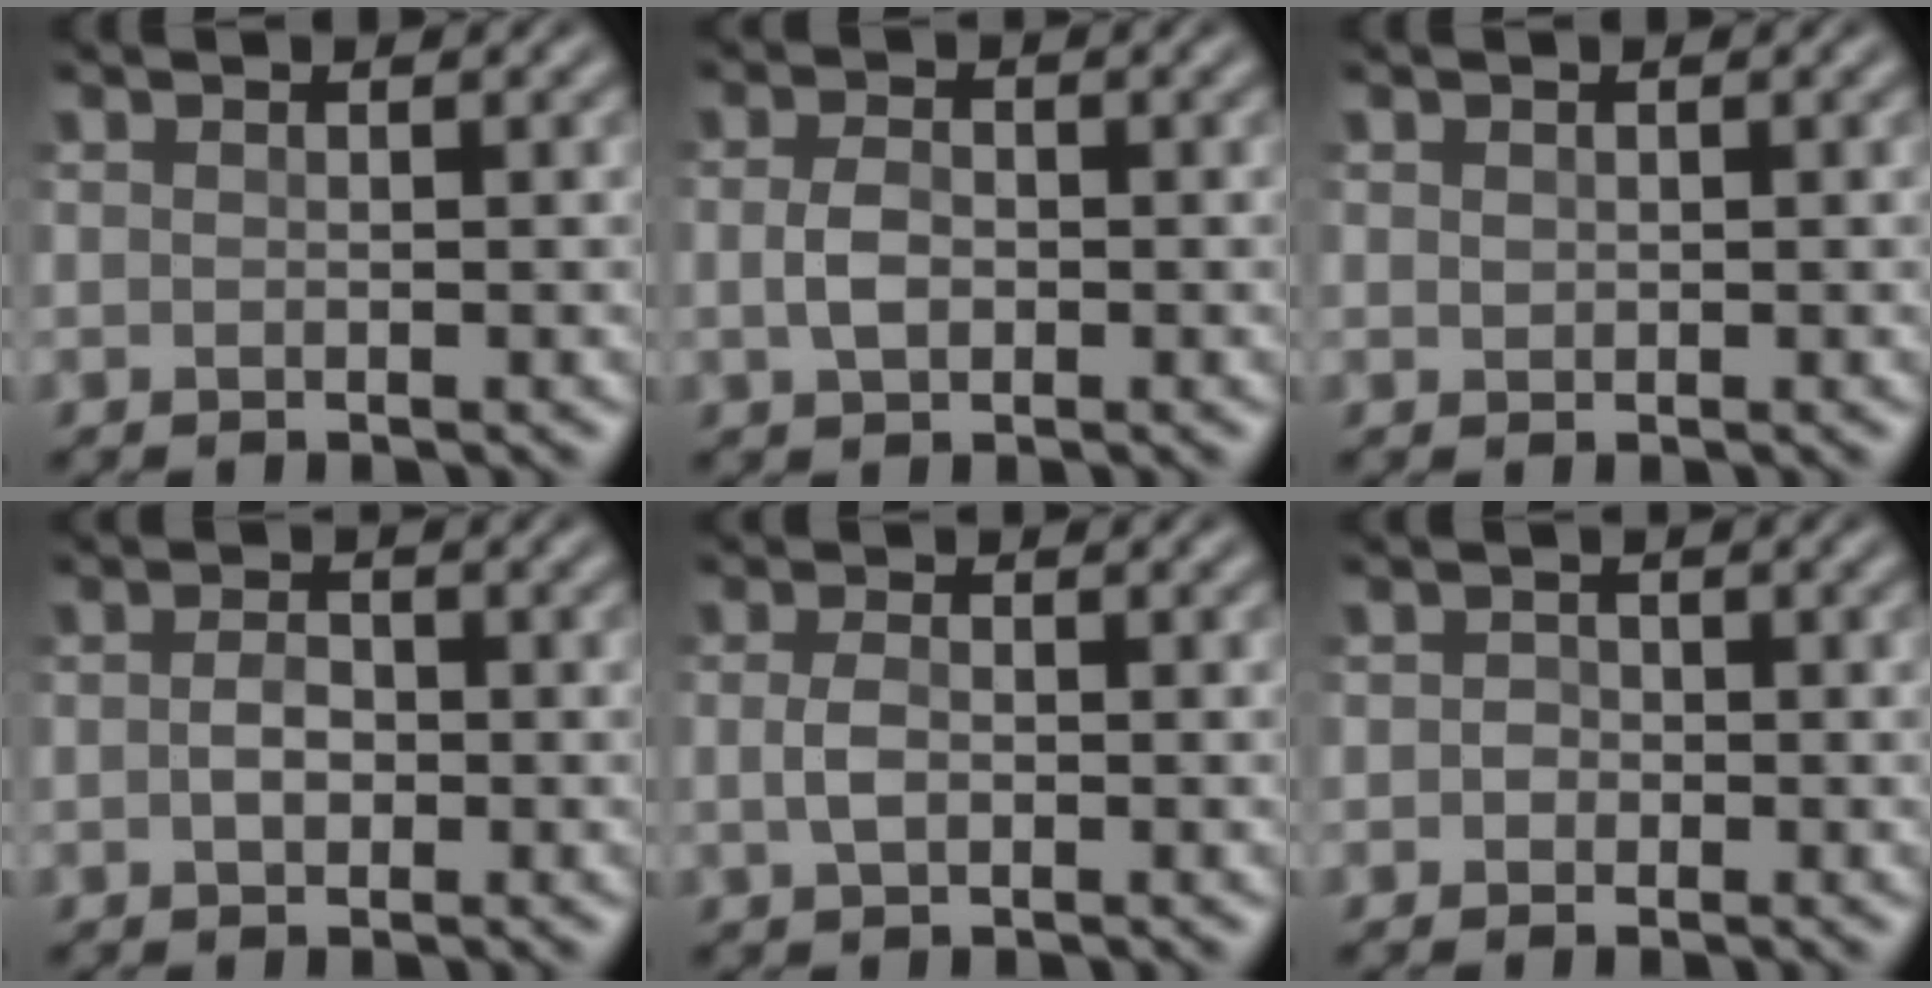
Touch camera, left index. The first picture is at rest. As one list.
[{"total": 2.3, "force": [-0.2, 1.6, 1.7], "torque": [-0.039, 0.001, -0.006]}, {"total": 0.5, "force": [0.2, 0.4, 0.2], "torque": [-0.006, -0.001, 0.006]}, {"total": 1.8, "force": [-0.3, 1.2, 1.3], "torque": [-0.028, 0.002, -0.008]}, {"total": 1.9, "force": [-0.2, 1.1, 1.5], "torque": [-0.036, 0.001, -0.004]}, {"total": 1.1, "force": [-0.2, 1.0, 0.4], "torque": [0.001, -0.002, -0.009]}]